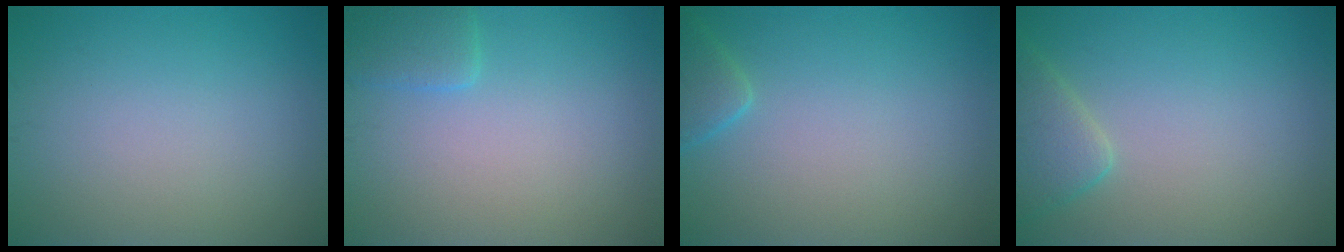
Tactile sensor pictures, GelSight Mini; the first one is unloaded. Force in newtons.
{"total": 2.3, "press": 2.3, "slide": 0.2}
{"total": 1.9, "press": 1.9, "slide": 0.2}
{"total": 2.9, "press": 2.9, "slide": 0.2}